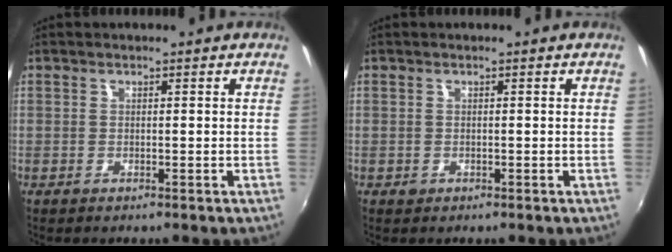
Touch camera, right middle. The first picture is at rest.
{"total": 0.7, "force": [-0.3, 0.6, 0.1], "torque": [-0.001, -0.003, -0.004]}